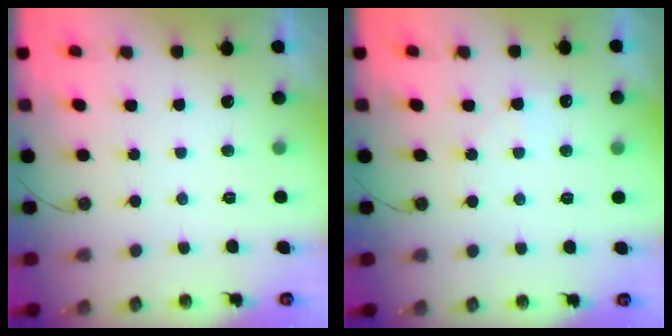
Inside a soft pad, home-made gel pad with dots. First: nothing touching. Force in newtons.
{"total": 4.2, "press": 4.1, "slide": 0.5}